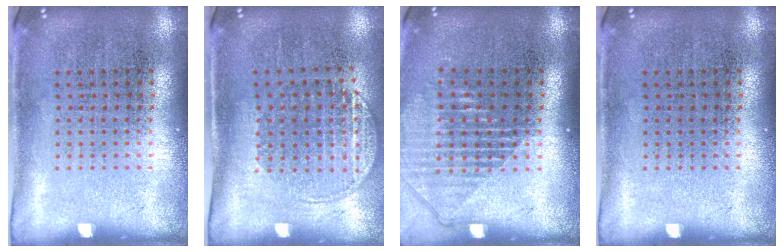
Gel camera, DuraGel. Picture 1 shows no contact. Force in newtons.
{"total": 1.5, "press": 1.3, "slide": 0.8}
{"total": 1.3, "press": 1.2, "slide": 0.6}
{"total": 0.0}